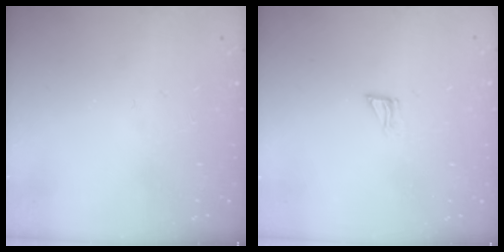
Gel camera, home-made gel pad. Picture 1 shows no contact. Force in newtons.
{"total": 4.6, "press": 4.5, "slide": 0.5}